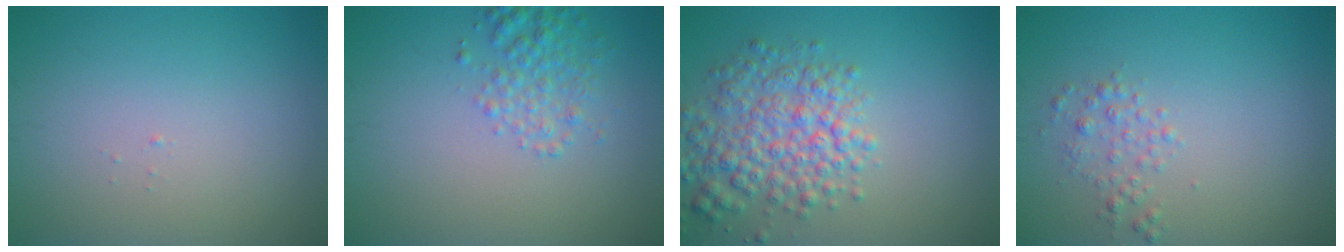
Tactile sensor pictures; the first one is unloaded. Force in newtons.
{"total": 2.6, "press": 2.6, "slide": 0.1}
{"total": 5.6, "press": 5.6, "slide": 0.2}
{"total": 1.5, "press": 1.5, "slide": 0.0}